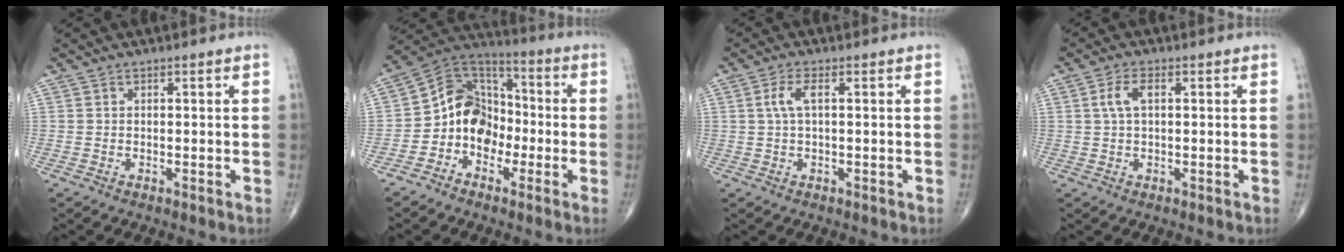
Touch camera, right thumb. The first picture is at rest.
{"total": 11.3, "force": [-3.2, 9.1, 5.8], "torque": [-0.064, 0.061, -0.075]}
{"total": 3.1, "force": [0.6, 1.0, 2.9], "torque": [-0.074, 0.010, 0.013]}
{"total": 3.6, "force": [0.8, 1.7, 3.1], "torque": [-0.072, 0.010, 0.014]}